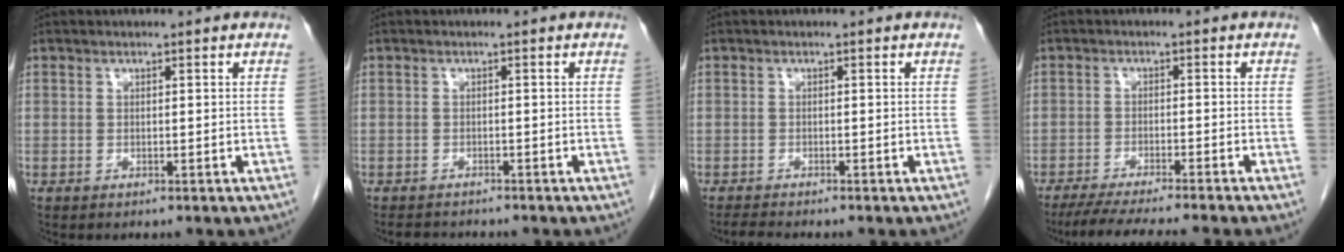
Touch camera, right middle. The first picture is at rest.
{"total": 2.9, "force": [-2.7, 0.8, 0.5], "torque": [-0.008, -0.007, -0.041]}
{"total": 1.5, "force": [-1.4, -0.3, 0.3], "torque": [-0.013, -0.007, -0.027]}
{"total": 10.1, "force": [-8.8, -1.0, 4.9], "torque": [-0.055, -0.023, -0.135]}